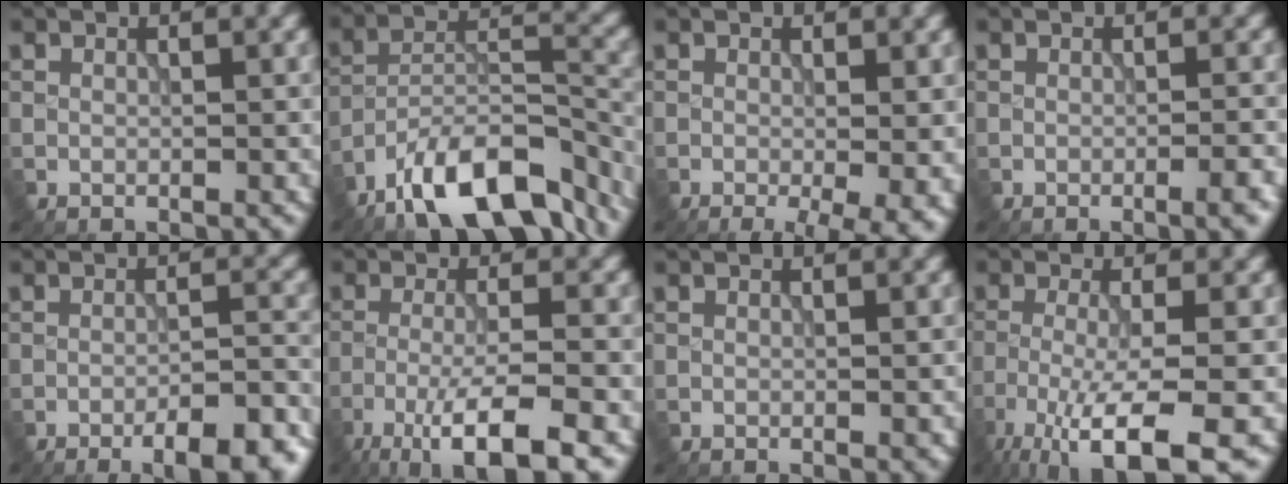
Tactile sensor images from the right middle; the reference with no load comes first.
{"total": 12.3, "force": [-9.2, 4.0, 7.2], "torque": [-0.116, 0.009, -0.164]}
{"total": 4.4, "force": [-1.8, 0.8, 3.9], "torque": [-0.050, -0.008, -0.020]}
{"total": 2.2, "force": [-1.1, 0.4, 1.9], "torque": [-0.020, 0.002, -0.018]}
{"total": 8.3, "force": [-5.9, 2.3, 5.3], "torque": [-0.067, 0.000, -0.068]}
{"total": 7.4, "force": [-4.6, 1.2, 5.7], "torque": [-0.094, -0.001, -0.085]}
{"total": 0.7, "force": [-0.2, 0.2, 0.6], "torque": [-0.008, 0.000, -0.002]}
{"total": 8.4, "force": [-5.0, 1.8, 6.5], "torque": [-0.109, -0.009, -0.092]}